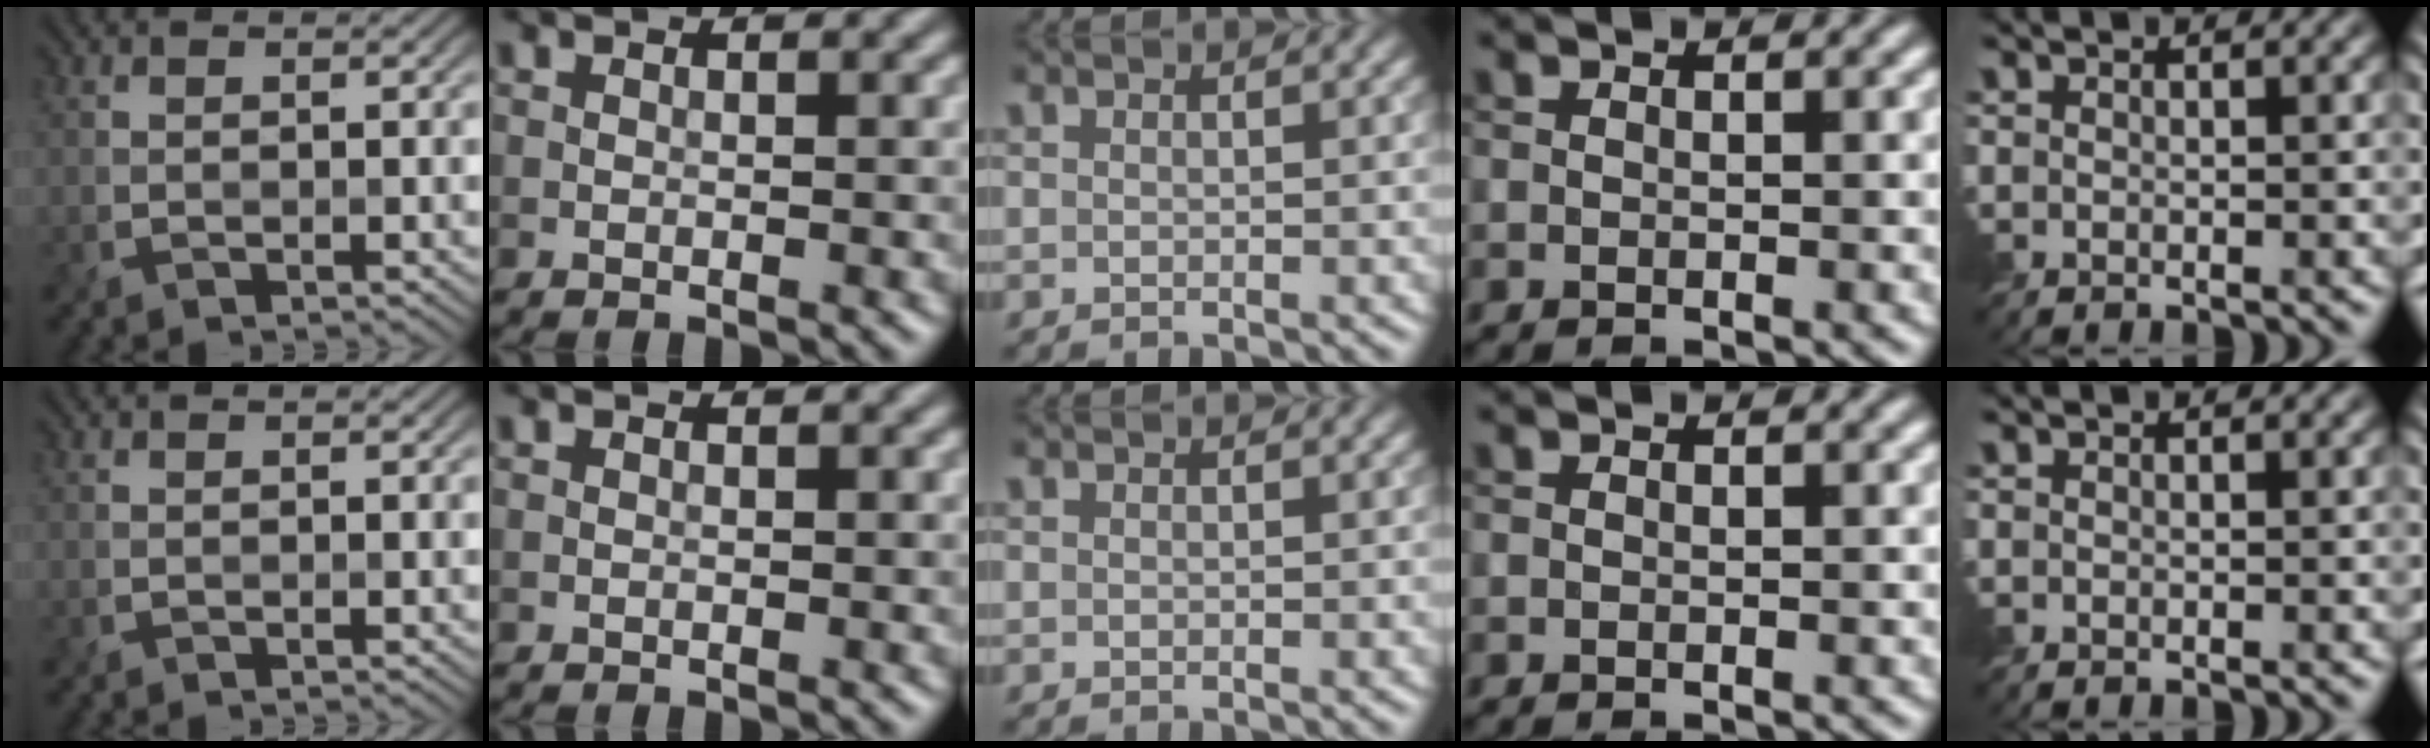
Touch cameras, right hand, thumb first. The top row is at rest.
{}